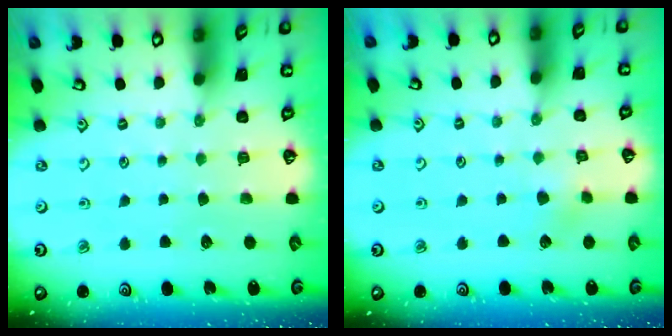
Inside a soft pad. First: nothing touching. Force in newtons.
{"total": 2.9, "press": 2.9, "slide": 0.3}